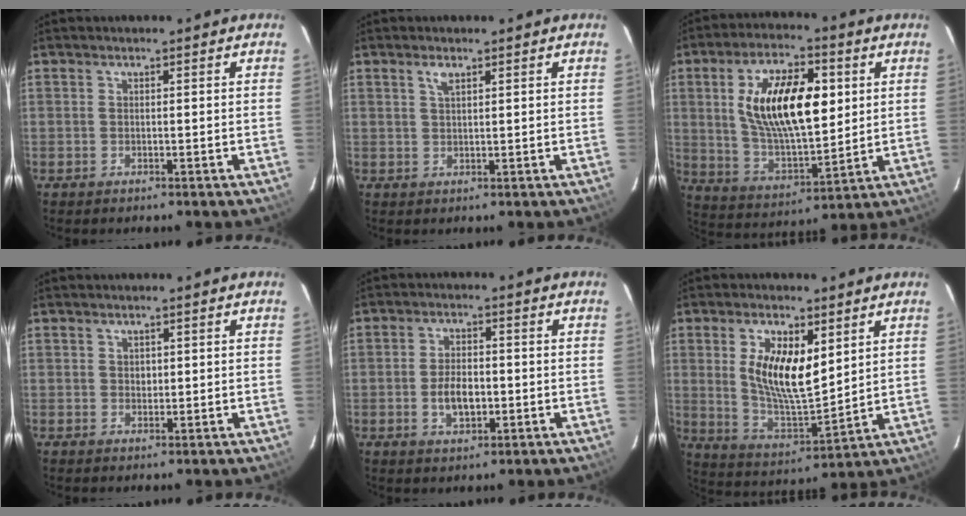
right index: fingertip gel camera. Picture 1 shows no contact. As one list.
[{"total": 1.8, "force": [1.1, 0.7, 1.3], "torque": [-0.025, 0.004, 0.020]}, {"total": 18.5, "force": [4.1, 8.1, 16.1], "torque": [-0.288, 0.012, 0.082]}, {"total": 1.2, "force": [0.4, 1.1, 0.4], "torque": [-0.003, 0.004, 0.008]}, {"total": 5.7, "force": [-1.3, 3.2, 4.6], "torque": [-0.092, 0.000, -0.018]}, {"total": 12.8, "force": [4.0, 5.1, 11.0], "torque": [-0.210, -0.002, 0.084]}]